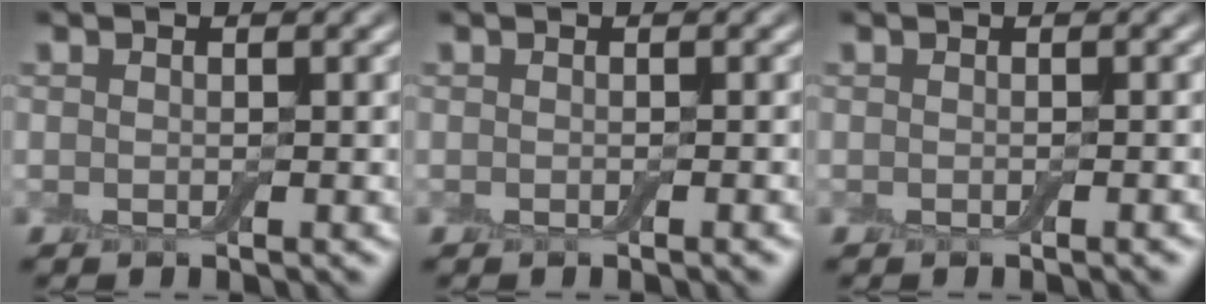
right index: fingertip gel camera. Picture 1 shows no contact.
{"total": 0.7, "force": [-0.3, 0.1, 0.6], "torque": [-0.006, 0.001, -0.005]}
{"total": 0.6, "force": [-0.3, 0.0, 0.6], "torque": [-0.006, 0.002, -0.004]}